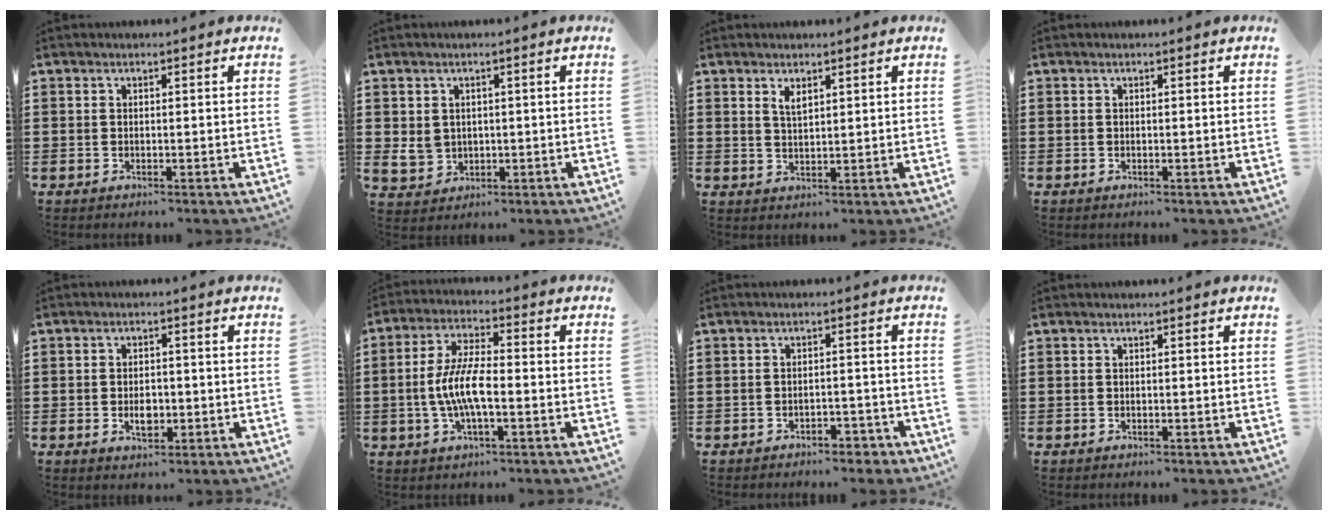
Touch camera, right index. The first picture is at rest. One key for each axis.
{"total": 3.1, "fx": 0.2, "fy": 2.9, "fz": 1.2, "tx": -0.034, "ty": 0.008, "tz": 0.003}
{"total": 2.1, "fx": 1.5, "fy": 0.8, "fz": 1.3, "tx": -0.028, "ty": 0.003, "tz": 0.026}
{"total": 0.0}
{"total": 3.2, "fx": -0.6, "fy": 1.9, "fz": 2.5, "tx": -0.040, "ty": -0.001, "tz": -0.012}
{"total": 7.7, "fx": -1.6, "fy": 2.5, "fz": 7.2, "tx": -0.164, "ty": -0.008, "tz": -0.038}
{"total": 2.3, "fx": -2.1, "fy": 0.6, "fz": 0.6, "tx": -0.016, "ty": 0.004, "tz": -0.044}
{"total": 0.0}